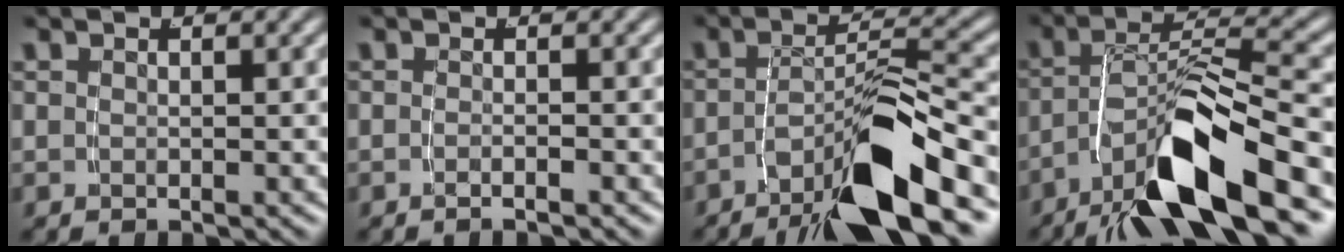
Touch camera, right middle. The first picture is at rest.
{"total": 1.2, "force": [-1.1, -0.6, 0.3], "torque": [-0.011, 0.000, -0.019]}
{"total": 8.0, "force": [-5.1, 1.0, 6.2], "torque": [-0.089, -0.004, -0.076]}
{"total": 8.8, "force": [-4.5, 2.5, 7.1], "torque": [-0.109, -0.006, -0.069]}